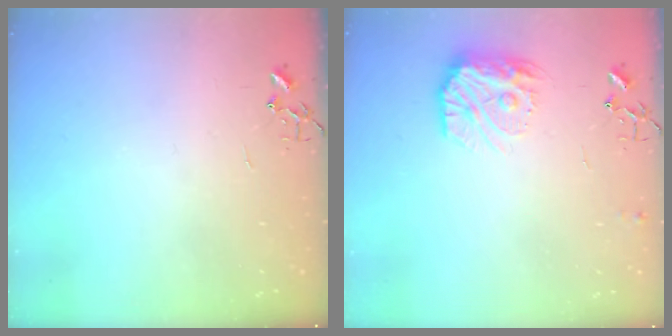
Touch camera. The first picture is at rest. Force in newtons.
{"total": 13.2, "press": 13.2, "slide": 0.9}